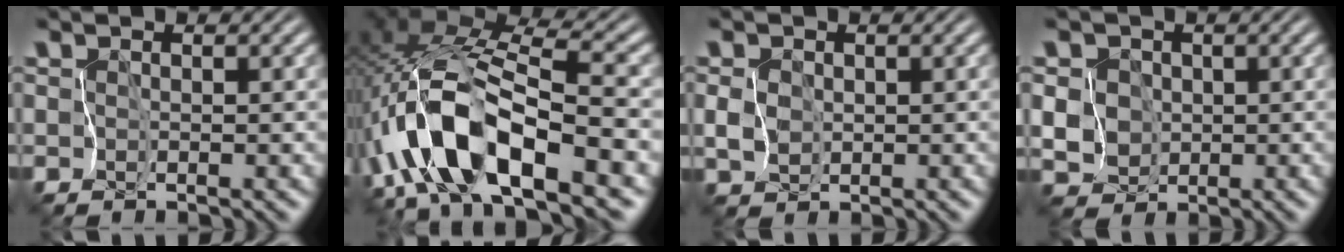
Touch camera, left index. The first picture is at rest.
{"total": 12.3, "force": [-4.7, 4.8, 10.3], "torque": [-0.225, 0.000, -0.071]}
{"total": 1.3, "force": [0.1, 1.1, 0.6], "torque": [-0.026, 0.004, 0.009]}
{"total": 5.9, "force": [0.4, 5.5, 2.3], "torque": [-0.072, 0.025, -0.003]}